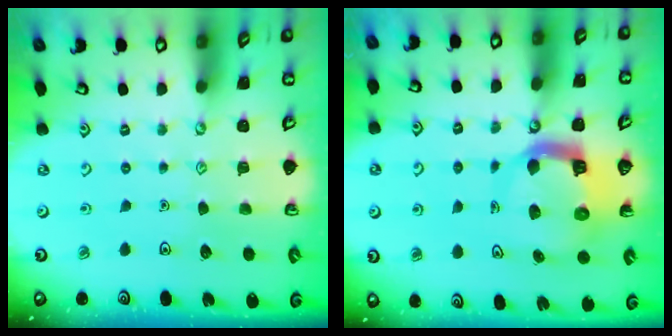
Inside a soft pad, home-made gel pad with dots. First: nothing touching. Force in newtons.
{"total": 9.3, "press": 9.2, "slide": 1.2}